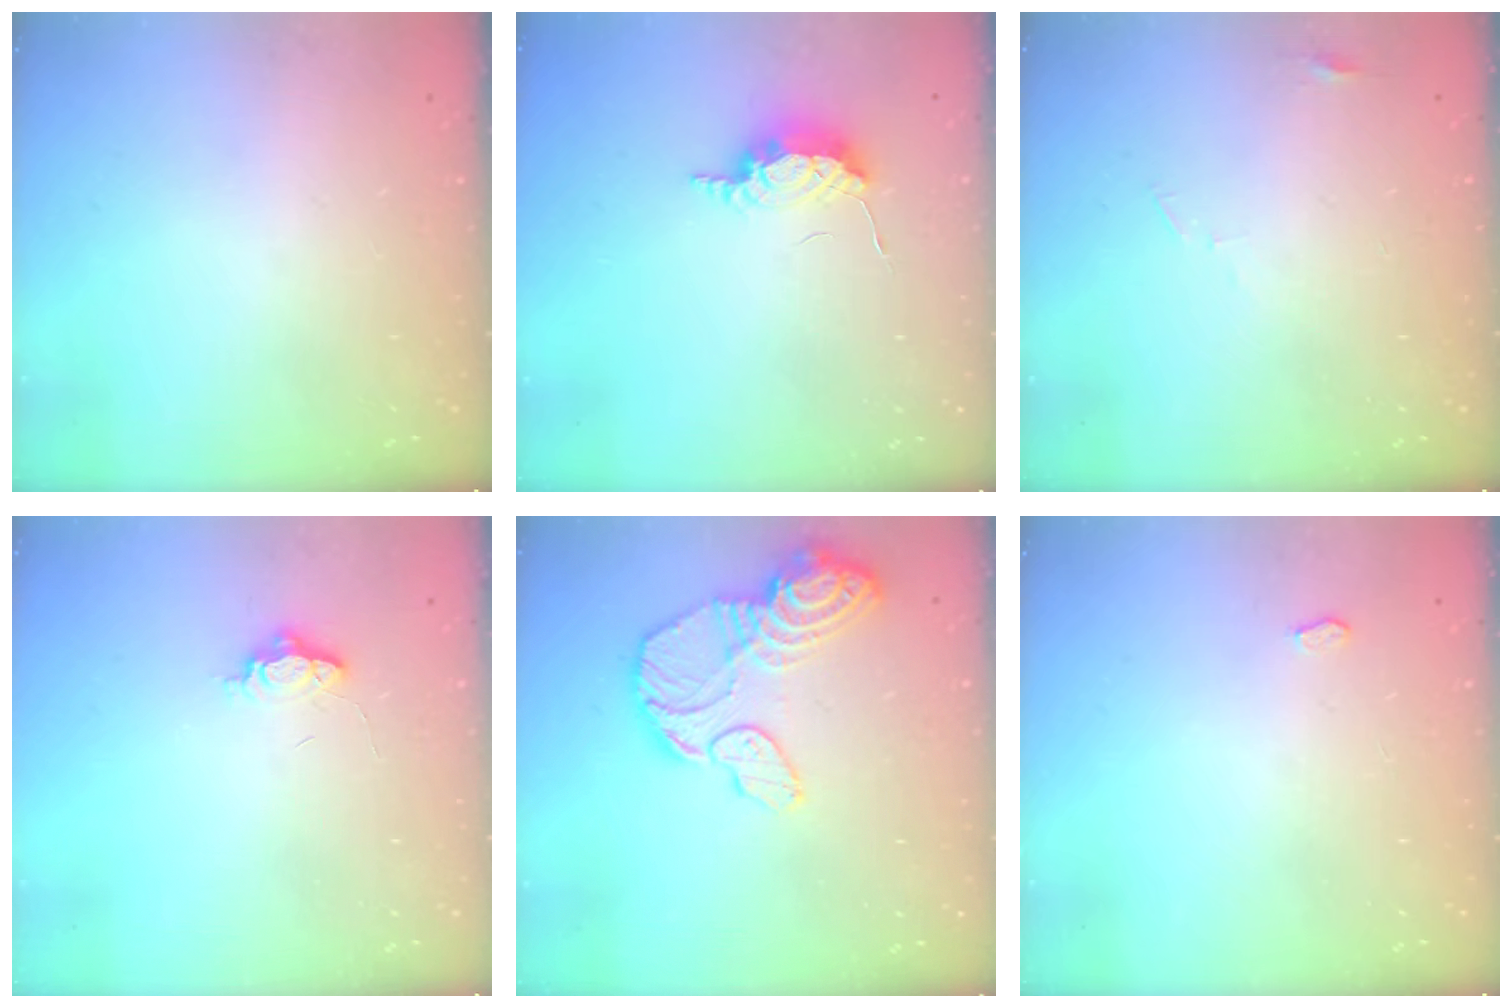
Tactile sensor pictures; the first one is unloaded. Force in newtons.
{"total": 14.2, "press": 8.7, "slide": 11.2}
{"total": 2.9, "press": 2.9, "slide": 0.2}
{"total": 4.5, "press": 4.5, "slide": 0.6}
{"total": 15.8, "press": 15.7, "slide": 1.4}
{"total": 2.3, "press": 2.3, "slide": 0.3}